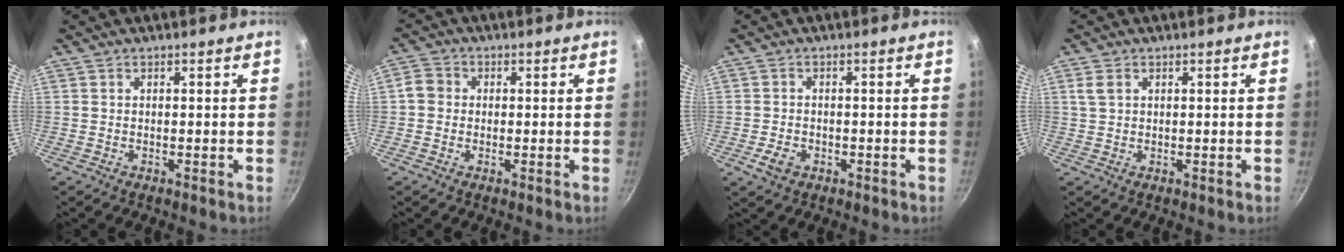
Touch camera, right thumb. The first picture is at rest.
{"total": 3.4, "force": [-0.2, 3.1, 1.4], "torque": [-0.015, 0.008, -0.015]}
{"total": 3.5, "force": [-1.5, 2.4, 2.0], "torque": [-0.033, 0.009, -0.024]}
{"total": 2.3, "force": [0.9, 1.6, 1.4], "torque": [-0.026, 0.001, 0.019]}